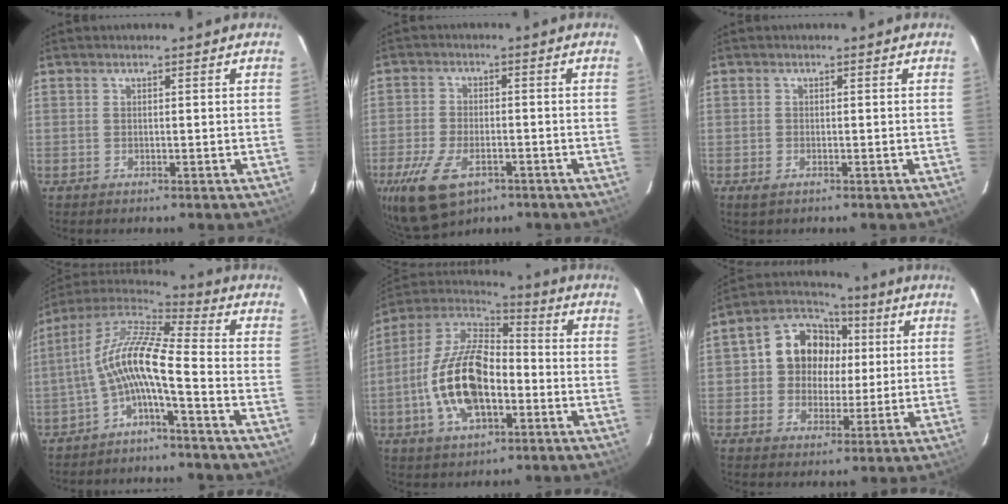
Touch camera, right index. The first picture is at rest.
{"total": 12.8, "force": [-7.1, 6.6, 8.5], "torque": [-0.199, -0.032, -0.121]}
{"total": 1.6, "force": [-1.0, 0.8, 1.0], "torque": [-0.021, -0.005, -0.018]}
{"total": 10.5, "force": [-3.4, 1.4, 9.8], "torque": [-0.209, 0.018, -0.071]}
{"total": 18.1, "force": [-4.5, 9.0, 15.1], "torque": [-0.312, 0.003, -0.085]}
{"total": 11.2, "force": [1.4, 9.9, 4.9], "torque": [-0.105, 0.034, 0.020]}